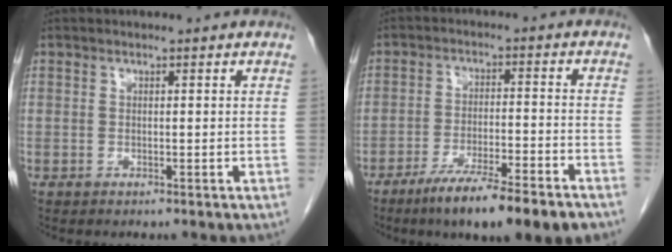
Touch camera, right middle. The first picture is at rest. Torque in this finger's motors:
{"motor_torque": [1.14, -1.00, 0.17, 0.10]}